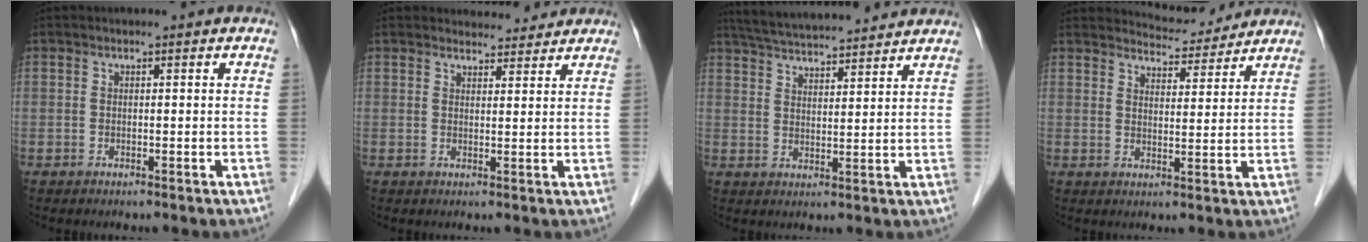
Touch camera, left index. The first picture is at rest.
{"total": 4.2, "force": [4.0, 1.2, 0.2], "torque": [-0.001, 0.005, 0.048]}
{"total": 13.8, "force": [12.8, 1.3, 5.0], "torque": [-0.093, 0.026, 0.195]}
{"total": 6.8, "force": [6.7, 1.1, 0.3], "torque": [-0.010, 0.002, 0.090]}